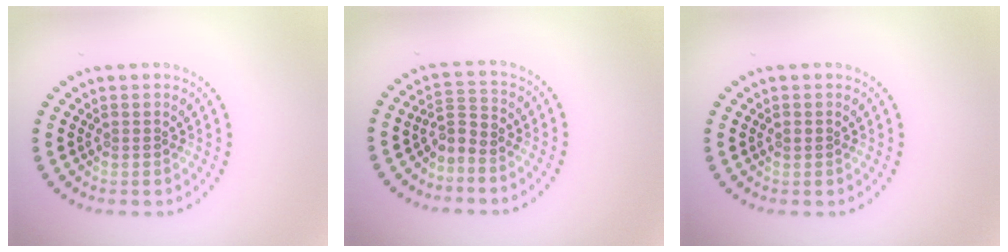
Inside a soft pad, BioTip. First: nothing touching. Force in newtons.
{"total": 2.2, "press": 1.5, "slide": 1.6}
{"total": 0.6, "press": 0.6, "slide": 0.1}